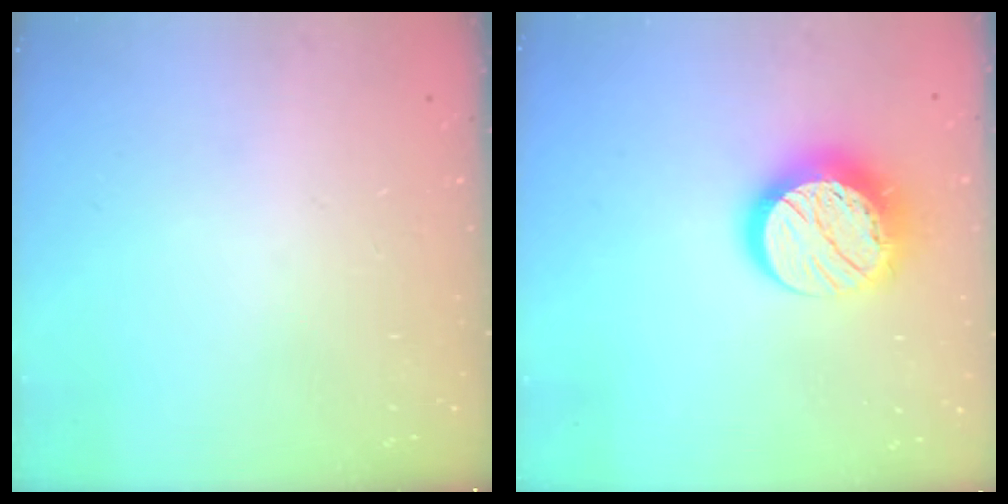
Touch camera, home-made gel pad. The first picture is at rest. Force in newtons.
{"total": 15.1, "press": 15.1, "slide": 0.8}